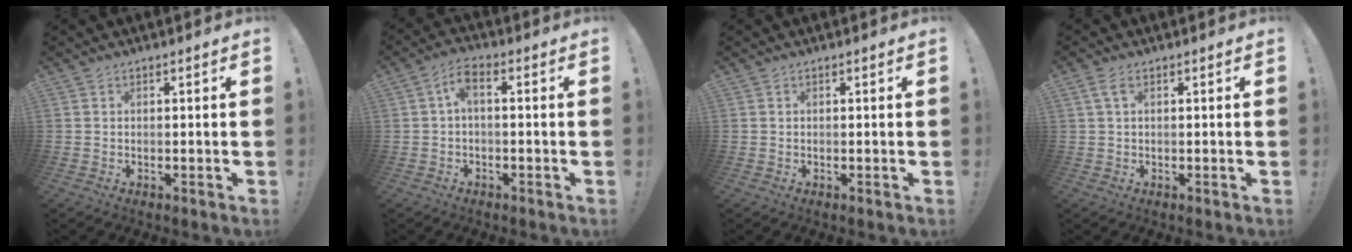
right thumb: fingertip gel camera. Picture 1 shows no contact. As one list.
[{"total": 4.7, "force": [-0.2, 1.4, 4.4], "torque": [-0.103, 0.000, -0.006]}, {"total": 0.0}, {"total": 2.5, "force": [0.8, 0.9, 2.2], "torque": [-0.049, 0.005, 0.017]}]